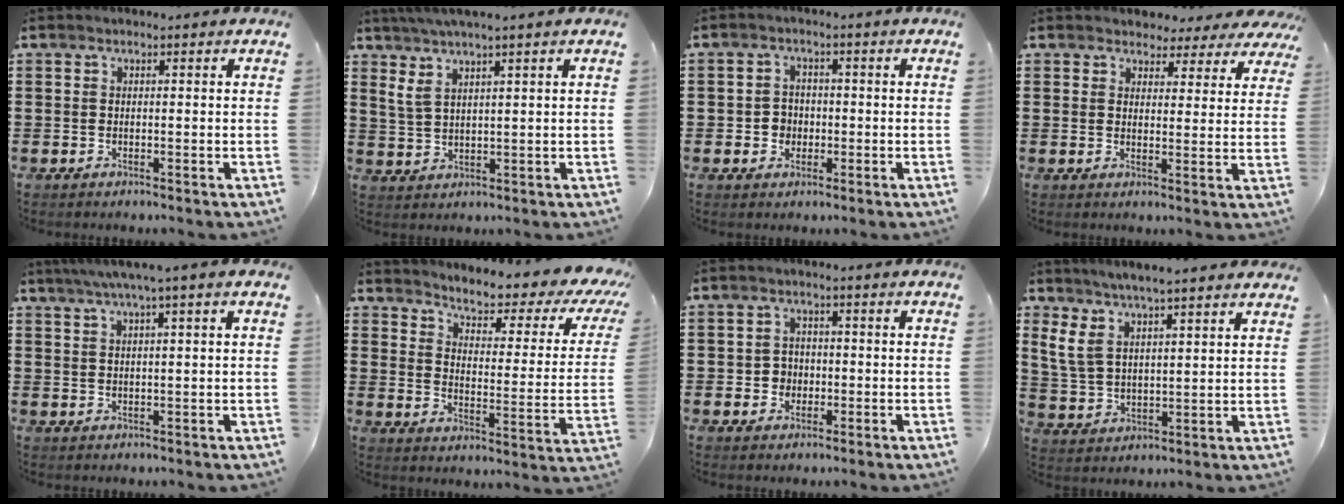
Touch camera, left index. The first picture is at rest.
{"total": 3.9, "force": [2.3, 0.6, 3.1], "torque": [-0.066, 0.003, 0.041]}
{"total": 2.7, "force": [-0.6, 2.5, 1.0], "torque": [-0.027, 0.004, -0.016]}
{"total": 3.4, "force": [3.1, 1.4, 0.2], "torque": [-0.014, -0.008, 0.055]}
{"total": 3.4, "force": [2.1, -0.4, 2.7], "torque": [-0.055, 0.002, 0.034]}
{"total": 4.4, "force": [3.9, 0.3, 2.2], "torque": [-0.057, -0.038, 0.054]}
{"total": 2.6, "force": [-0.5, 2.4, 0.8], "torque": [-0.025, 0.006, -0.014]}
{"total": 6.2, "force": [4.6, 2.3, 3.6], "torque": [-0.094, -0.010, 0.080]}